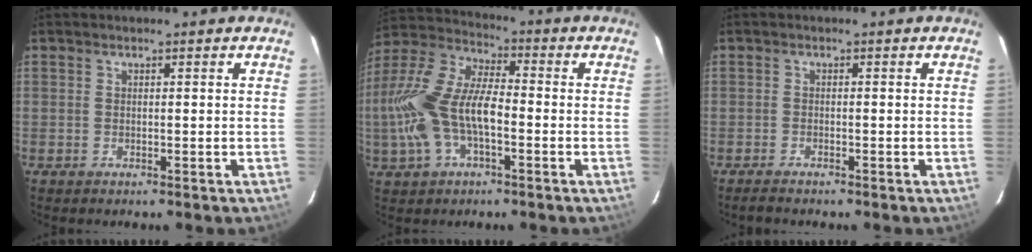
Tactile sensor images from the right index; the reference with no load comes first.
{"total": 16.0, "force": [-3.2, 7.5, 13.7], "torque": [-0.291, 0.008, -0.064]}
{"total": 2.3, "force": [-2.1, 0.3, 0.9], "torque": [-0.027, -0.008, -0.037]}